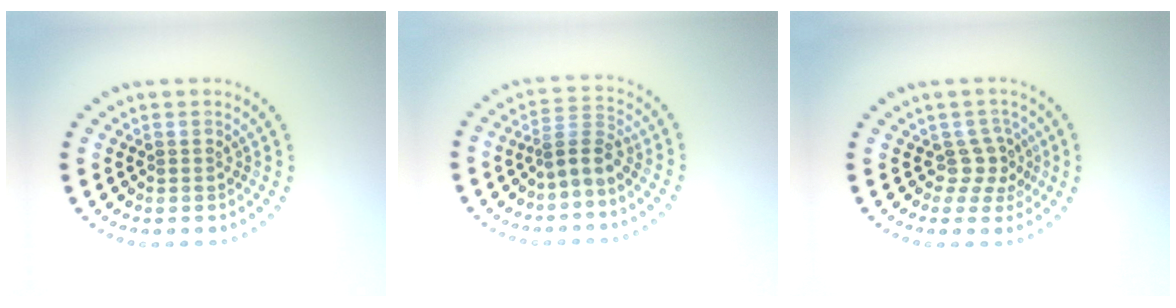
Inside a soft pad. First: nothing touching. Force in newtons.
{"total": 2.5, "press": 1.7, "slide": 1.8}
{"total": 2.1, "press": 1.4, "slide": 1.5}